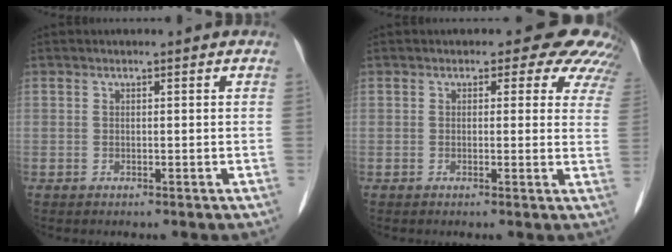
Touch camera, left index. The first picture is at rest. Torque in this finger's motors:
{"motor_torque": [1.07, -1.07, 0.22, 0.01]}